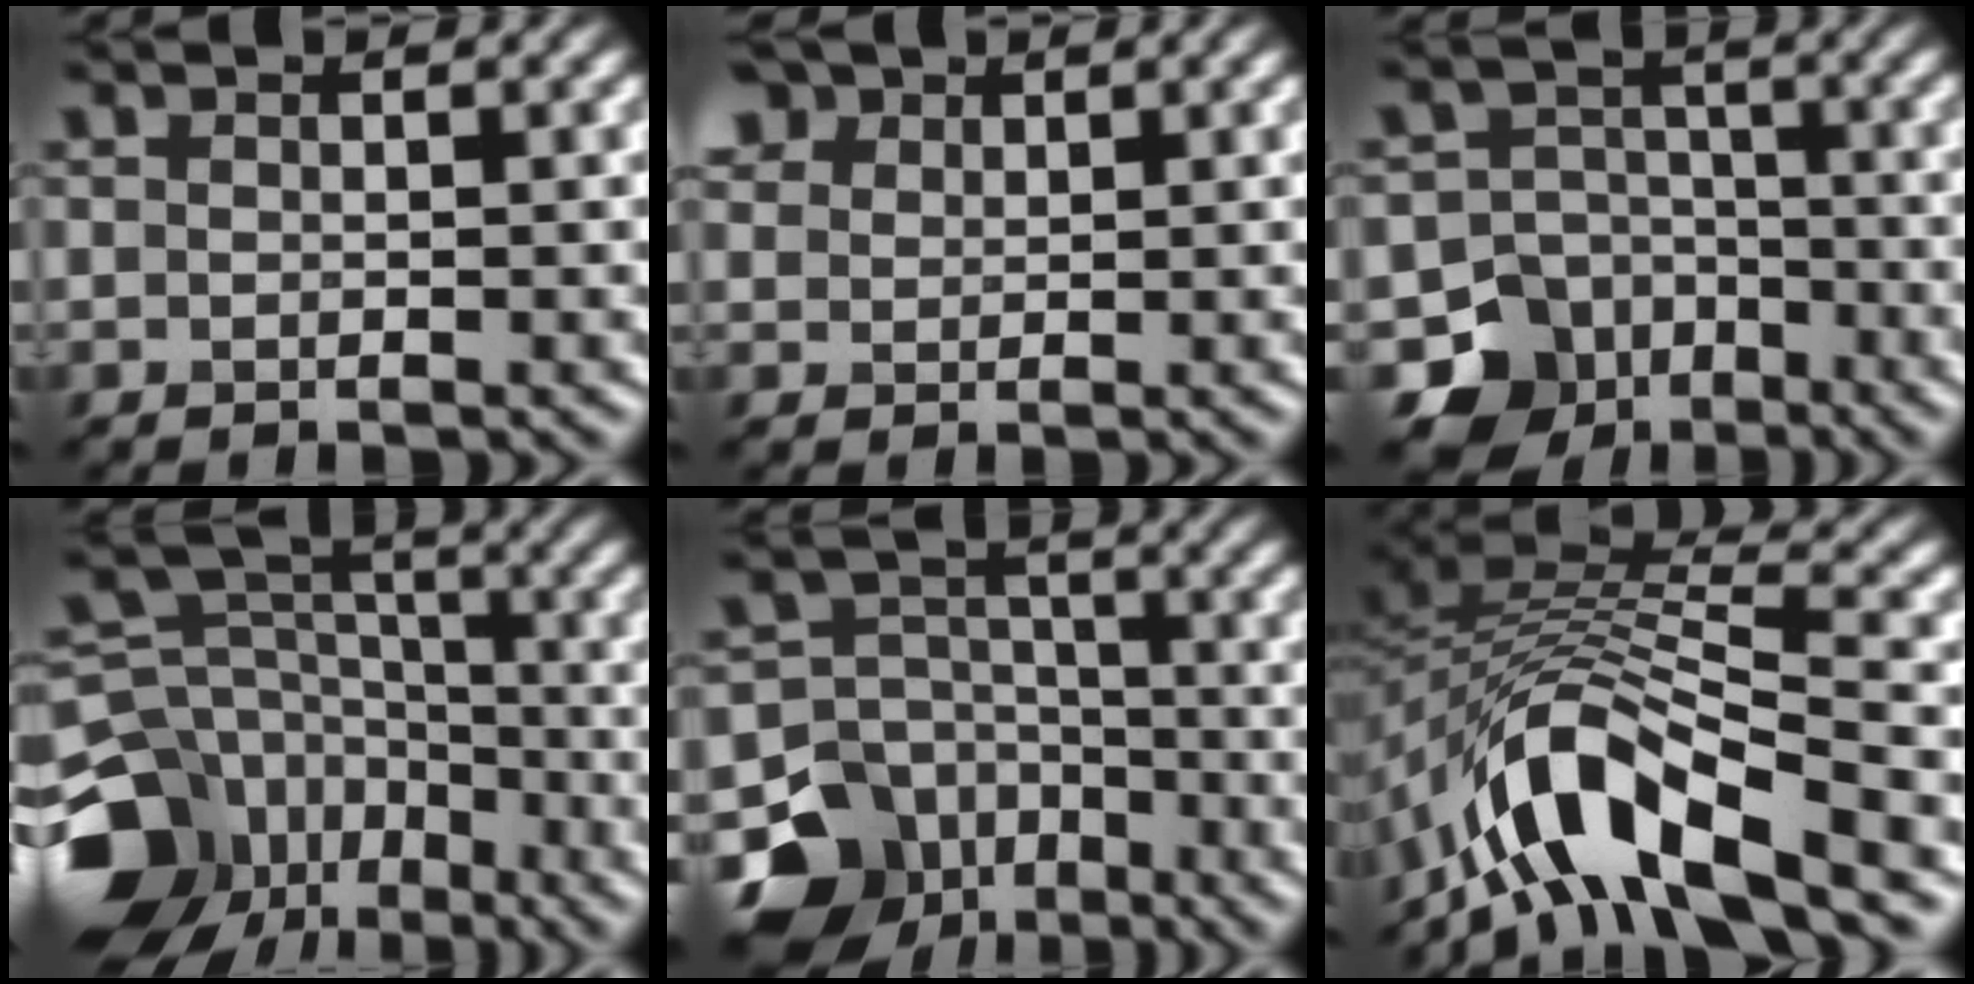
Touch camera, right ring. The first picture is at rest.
{"total": 3.8, "force": [2.4, 2.5, 1.5], "torque": [-0.046, 0.009, 0.044]}
{"total": 9.4, "force": [-5.6, 7.3, 1.5], "torque": [-0.018, -0.018, -0.106]}
{"total": 17.3, "force": [-10.1, 13.0, 5.3], "torque": [-0.151, -0.047, -0.167]}
{"total": 11.8, "force": [-6.9, 9.1, 3.1], "torque": [-0.070, -0.022, -0.129]}
{"total": 10.0, "force": [-6.0, 3.8, 7.0], "torque": [-0.116, 0.010, -0.122]}